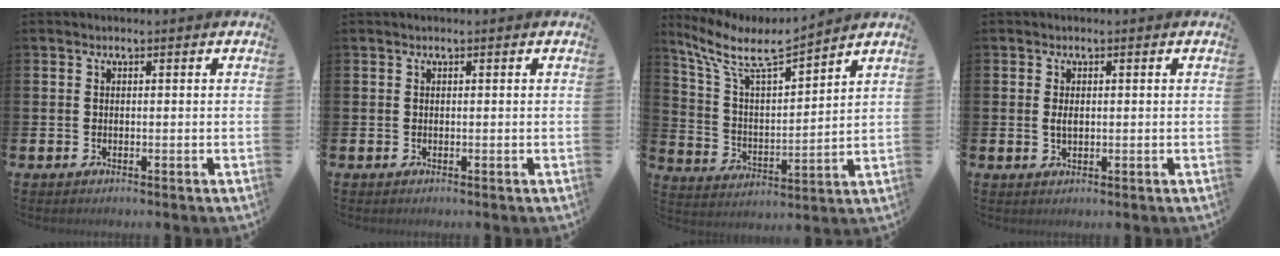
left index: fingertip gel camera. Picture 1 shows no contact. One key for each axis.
{"total": 0.0}
{"total": 8.0, "fx": 6.9, "fy": 1.6, "fz": 3.6, "tx": -0.109, "ty": -0.040, "tz": 0.118}
{"total": 1.4, "fx": 0.1, "fy": 0.7, "fz": 1.1, "tx": -0.014, "ty": 0.002, "tz": -0.001}